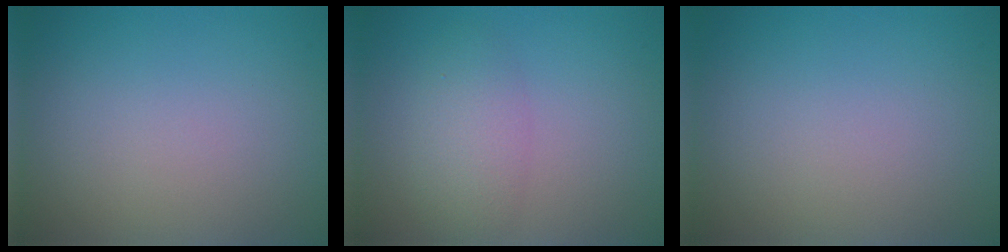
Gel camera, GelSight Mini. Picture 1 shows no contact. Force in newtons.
{"total": 2.8, "press": 2.8, "slide": 0.1}
{"total": 0.0}